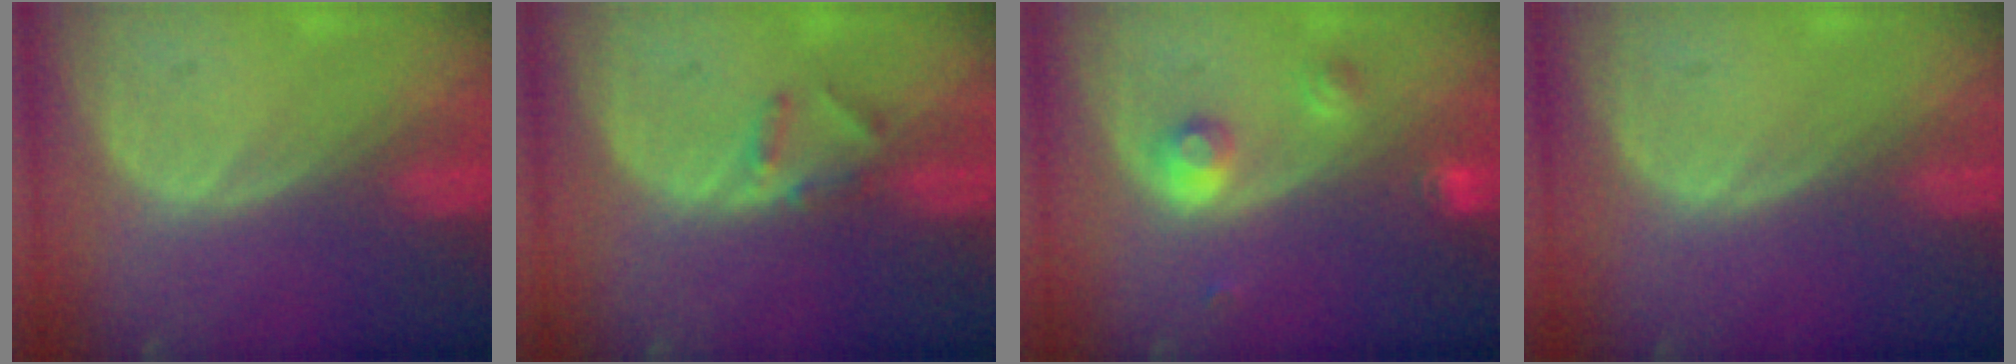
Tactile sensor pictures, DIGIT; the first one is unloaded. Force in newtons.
{"total": 2.3, "press": 2.1, "slide": 0.9}
{"total": 3.6, "press": 3.3, "slide": 1.5}
{"total": 0.0}